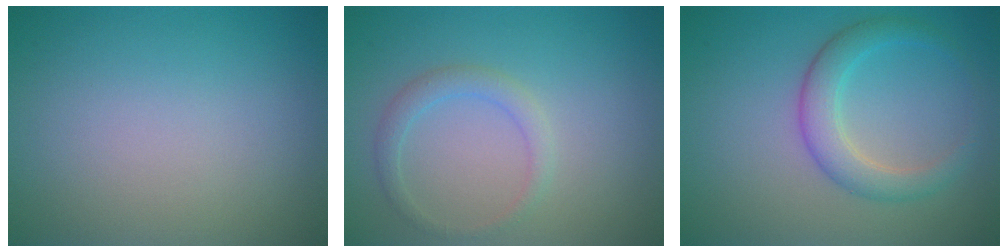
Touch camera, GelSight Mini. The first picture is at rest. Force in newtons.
{"total": 1.7, "press": 1.7, "slide": 0.2}
{"total": 2.6, "press": 2.6, "slide": 0.2}